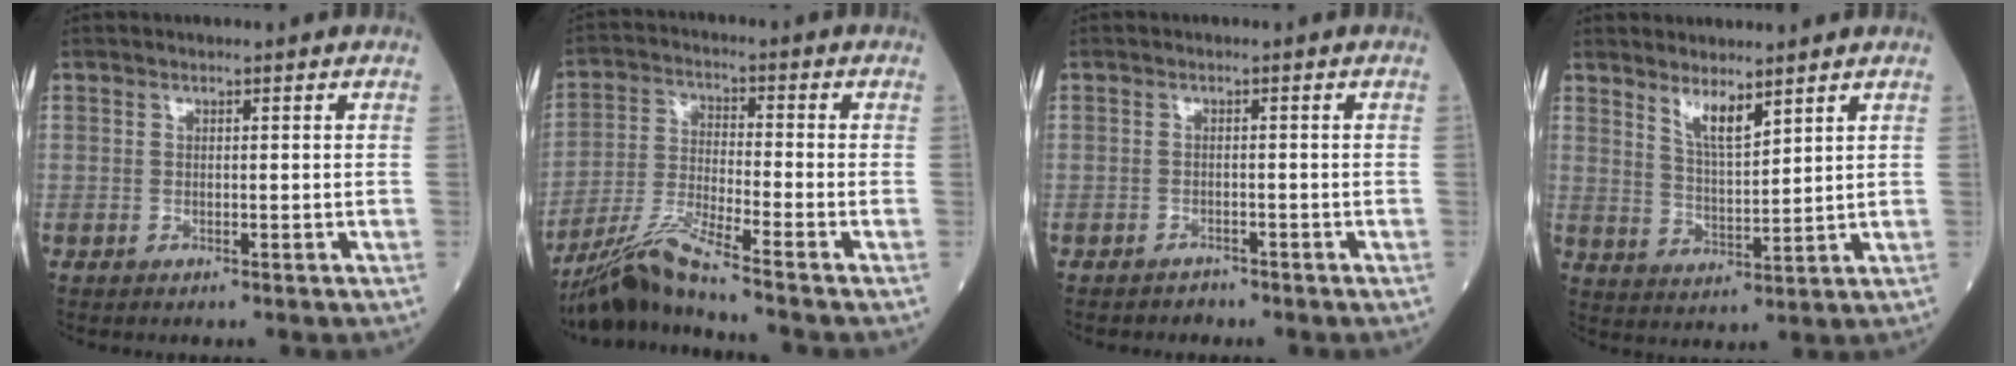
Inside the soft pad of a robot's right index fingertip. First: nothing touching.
{"total": 8.2, "force": [-7.1, -1.7, 3.8], "torque": [-0.083, -0.026, -0.137]}
{"total": 1.3, "force": [-1.1, 0.7, -0.2], "torque": [-0.002, 0.002, -0.021]}
{"total": 4.8, "force": [3.7, 0.8, 3.0], "torque": [-0.061, -0.014, 0.073]}